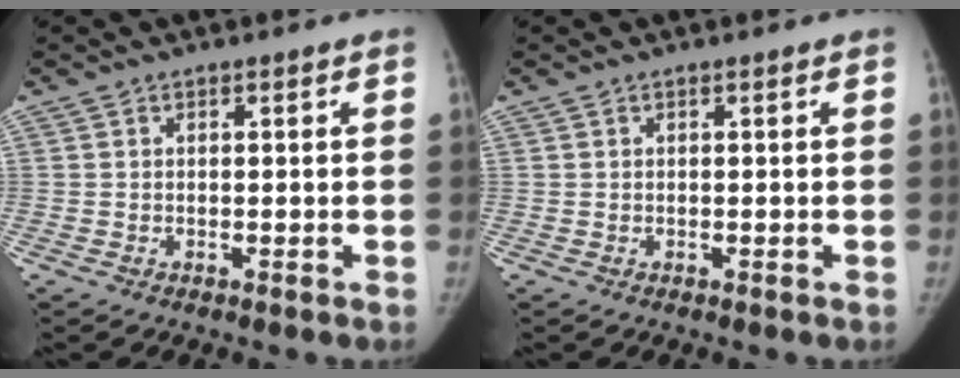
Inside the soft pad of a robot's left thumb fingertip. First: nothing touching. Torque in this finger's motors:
{"motor_torque": [-0.05, -0.09, 0.08, -0.08, 0.03]}